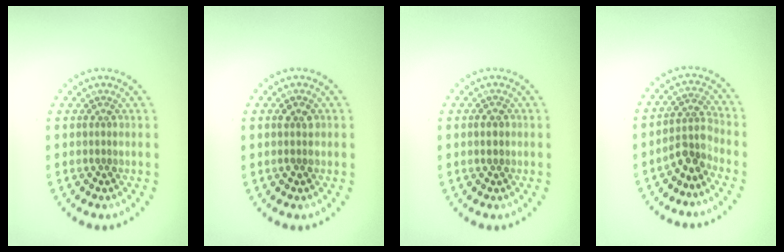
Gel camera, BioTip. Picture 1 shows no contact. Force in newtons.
{"total": 1.4, "press": 1.4, "slide": 0.2}
{"total": 1.4, "press": 1.4, "slide": 0.0}
{"total": 2.7, "press": 1.9, "slide": 1.8}